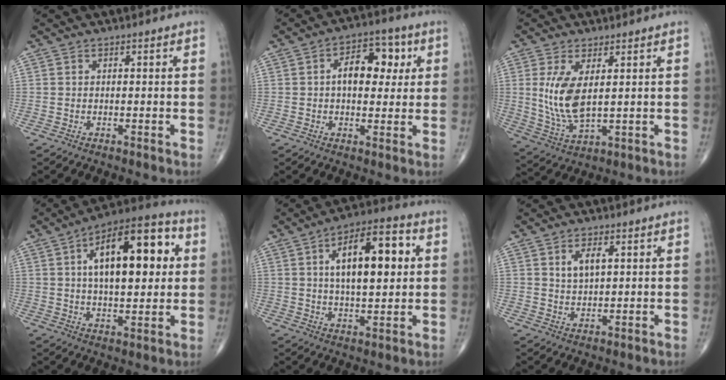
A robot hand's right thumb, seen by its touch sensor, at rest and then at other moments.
{"total": 9.9, "force": [1.9, 6.0, 7.6], "torque": [-0.081, 0.013, 0.025]}
{"total": 9.3, "force": [1.7, 3.9, 8.3], "torque": [-0.175, -0.020, 0.047]}
{"total": 20.3, "force": [4.7, 9.2, 17.6], "torque": [-0.240, 0.013, 0.063]}
{"total": 15.7, "force": [3.5, 6.7, 13.8], "torque": [-0.198, 0.009, 0.053]}
{"total": 4.1, "force": [1.6, 2.0, 3.2], "torque": [-0.052, -0.010, 0.031]}